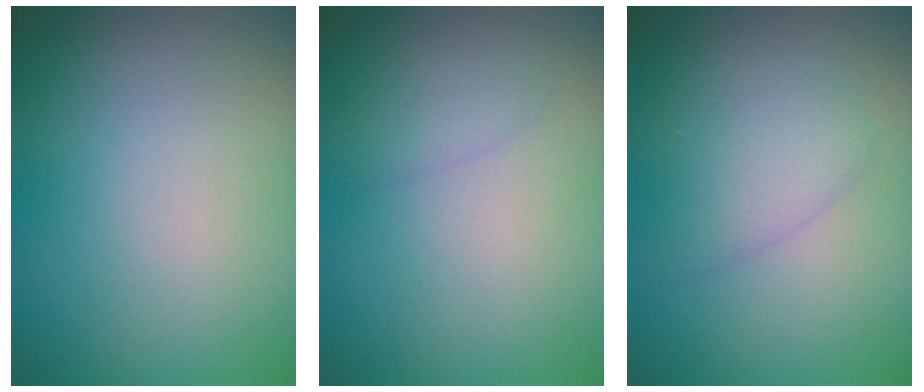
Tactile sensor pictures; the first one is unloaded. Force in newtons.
{"total": 0.9, "press": 0.9, "slide": 0.1}
{"total": 2.4, "press": 2.4, "slide": 0.2}